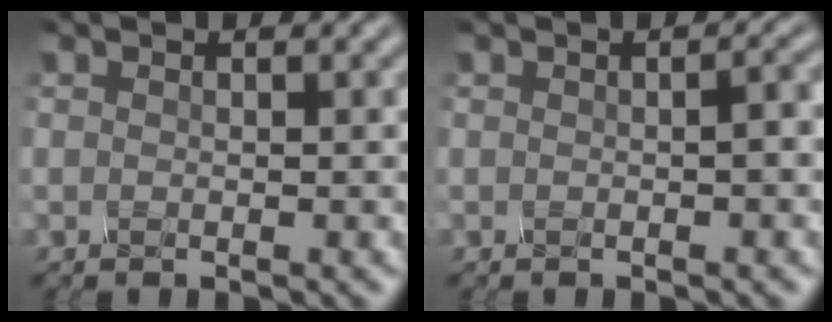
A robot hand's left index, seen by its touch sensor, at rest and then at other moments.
{"total": 1.5, "force": [-0.1, 0.4, 1.5], "torque": [-0.017, 0.005, -0.001]}